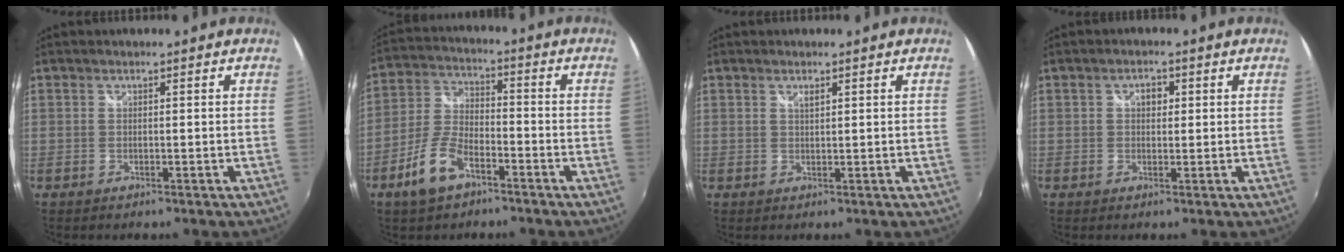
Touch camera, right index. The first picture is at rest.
{"total": 9.8, "force": [-5.8, 4.5, 6.4], "torque": [-0.145, 0.003, -0.111]}
{"total": 1.0, "force": [0.6, 0.3, 0.7], "torque": [-0.012, 0.001, 0.011]}
{"total": 2.3, "force": [0.5, 1.7, 1.4], "torque": [-0.020, 0.007, 0.006]}